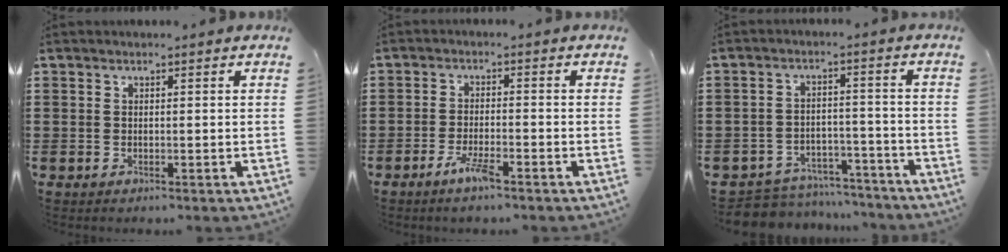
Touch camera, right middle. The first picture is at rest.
{"total": 3.8, "force": [-2.4, 0.6, 2.8], "torque": [-0.065, -0.004, -0.049]}
{"total": 6.0, "force": [-5.9, 1.0, 0.2], "torque": [-0.008, 0.016, -0.119]}